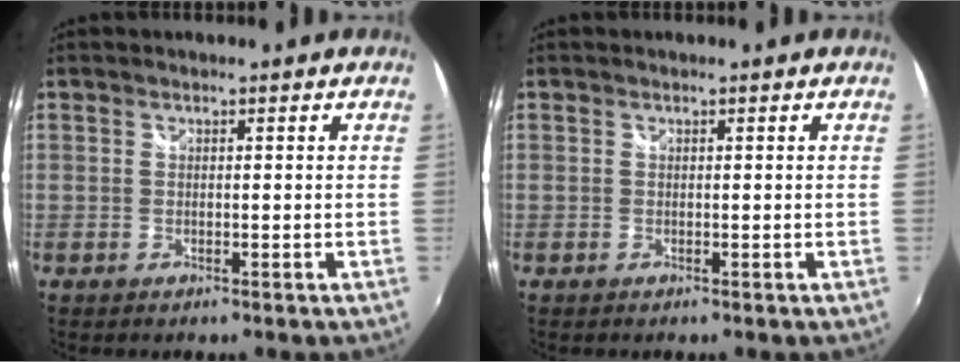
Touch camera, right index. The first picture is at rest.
{"total": 0.0}